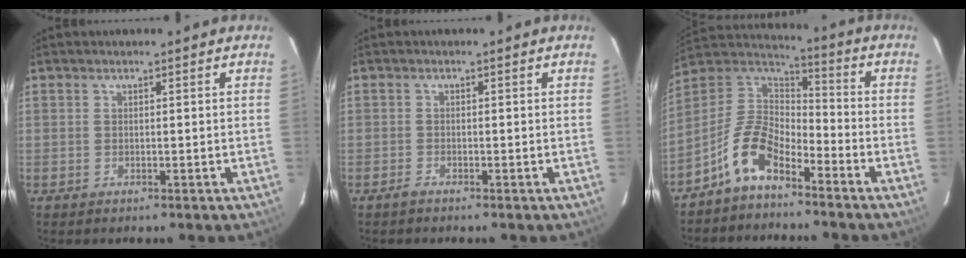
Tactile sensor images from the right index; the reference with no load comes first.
{"total": 0.9, "force": [-0.9, 0.1, 0.3], "torque": [-0.006, -0.002, -0.018]}
{"total": 11.4, "force": [-7.1, 5.2, 7.2], "torque": [-0.159, 0.026, -0.145]}